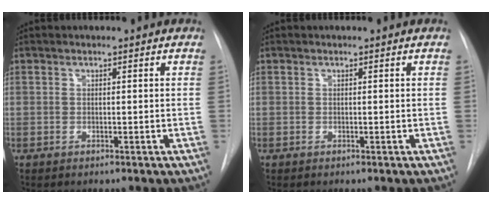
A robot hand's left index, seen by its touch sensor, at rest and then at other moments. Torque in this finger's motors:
{"motor_torque": [-0.01, 0.01, 0.00, 0.00]}